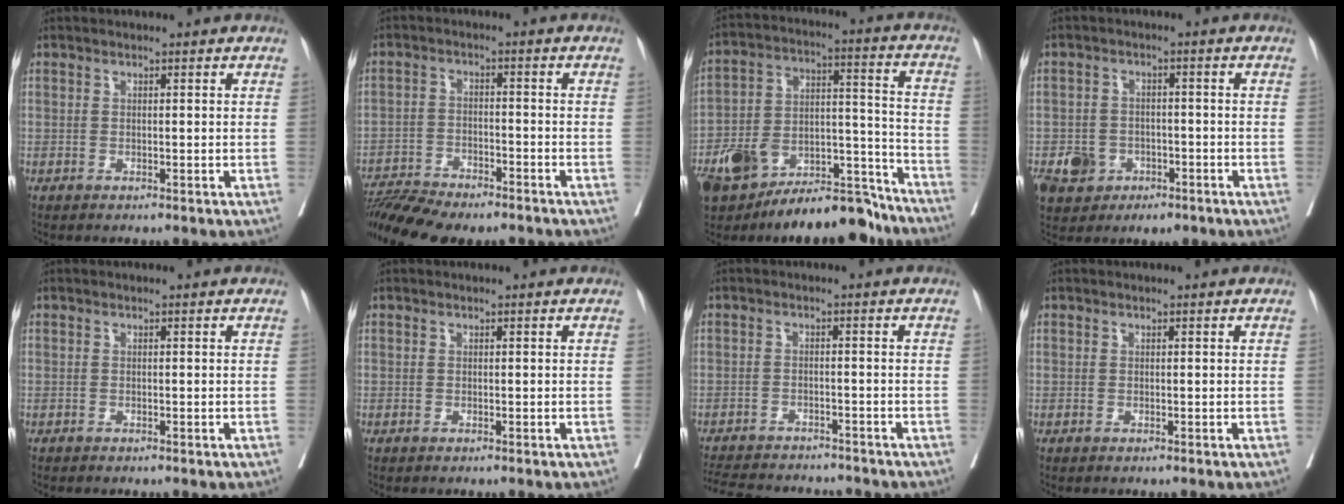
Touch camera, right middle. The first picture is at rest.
{"total": 12.0, "force": [-10.8, 1.9, 5.0], "torque": [-0.081, 0.004, -0.171]}
{"total": 19.3, "force": [-14.9, 7.0, 10.1], "torque": [-0.172, 0.037, -0.251]}
{"total": 8.1, "force": [-4.6, 5.9, 2.9], "torque": [-0.056, 0.013, -0.064]}
{"total": 0.0}
{"total": 0.0}
{"total": 12.2, "force": [-11.3, 2.5, 3.9], "torque": [-0.077, -0.004, -0.156]}
{"total": 0.0}